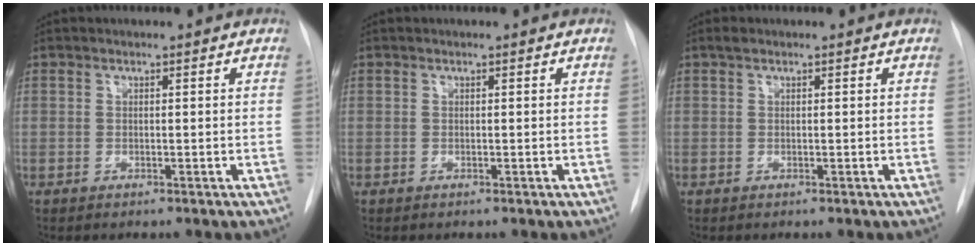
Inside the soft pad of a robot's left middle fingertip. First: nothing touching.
{"total": 0.0}
{"total": 0.7, "force": [0.5, 0.3, 0.3], "torque": [-0.006, 0.012, 0.008]}